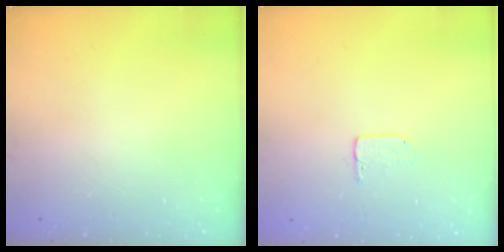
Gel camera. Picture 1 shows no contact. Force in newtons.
{"total": 5.2, "press": 5.2, "slide": 0.4}